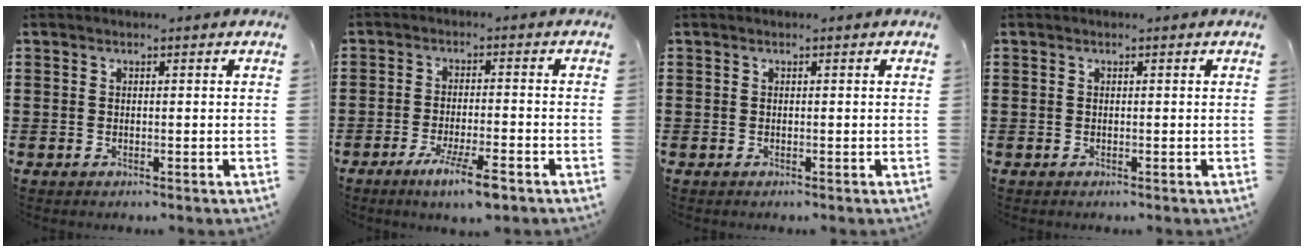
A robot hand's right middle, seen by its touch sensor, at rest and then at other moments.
{"total": 6.1, "force": [-3.9, 0.7, 4.6], "torque": [-0.084, -0.009, -0.066]}
{"total": 0.0}
{"total": 0.0}